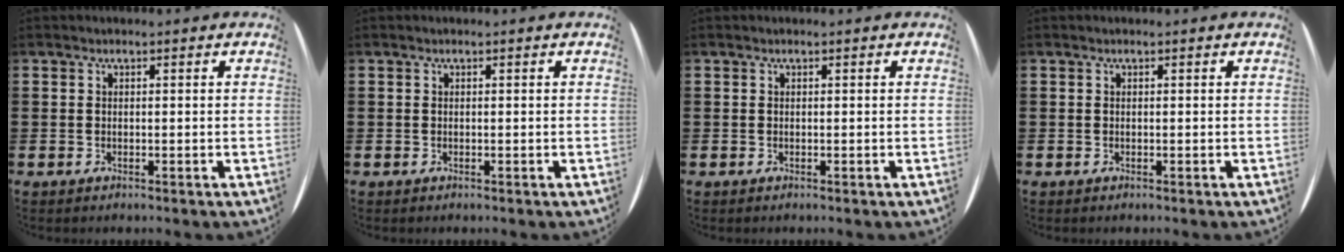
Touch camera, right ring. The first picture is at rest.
{"total": 0.0}
{"total": 0.0}
{"total": 0.0}